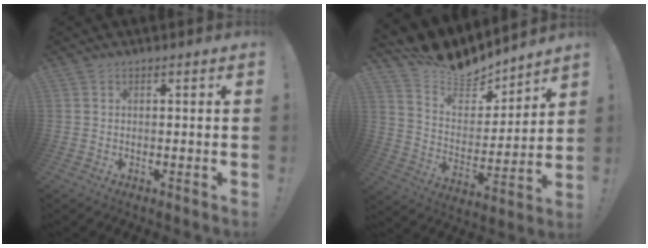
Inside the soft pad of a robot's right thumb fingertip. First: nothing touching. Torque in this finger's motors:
{"motor_torque": [-0.23, 0.59, 0.24, 0.33, 0.00]}